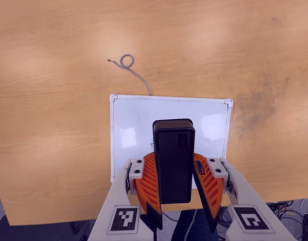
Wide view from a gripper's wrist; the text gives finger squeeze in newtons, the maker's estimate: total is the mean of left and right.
{"total": 7.4, "left": 8.2, "right": 6.6}